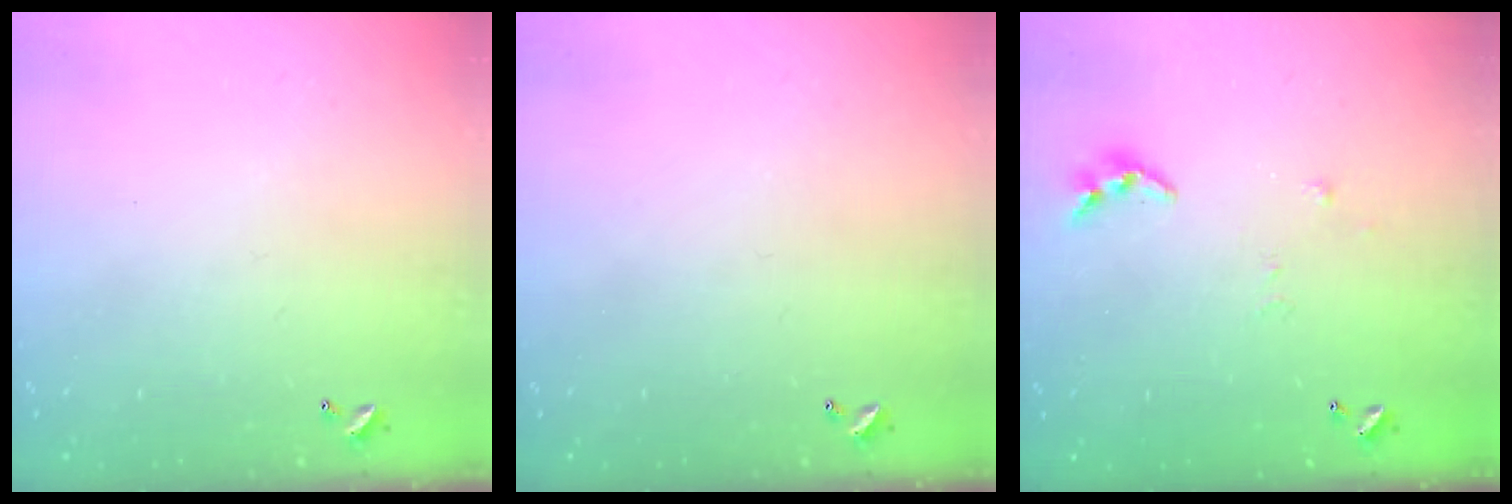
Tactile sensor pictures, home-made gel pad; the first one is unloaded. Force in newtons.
{"total": 0.0}
{"total": 3.3, "press": 3.3, "slide": 0.4}